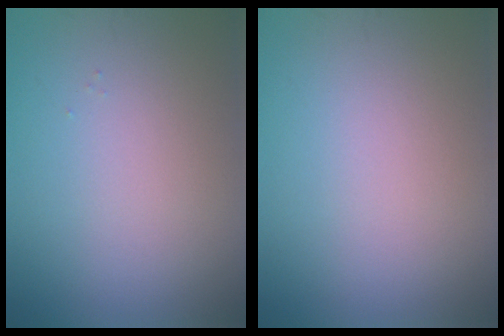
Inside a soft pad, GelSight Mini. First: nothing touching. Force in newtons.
{"total": 0.0}